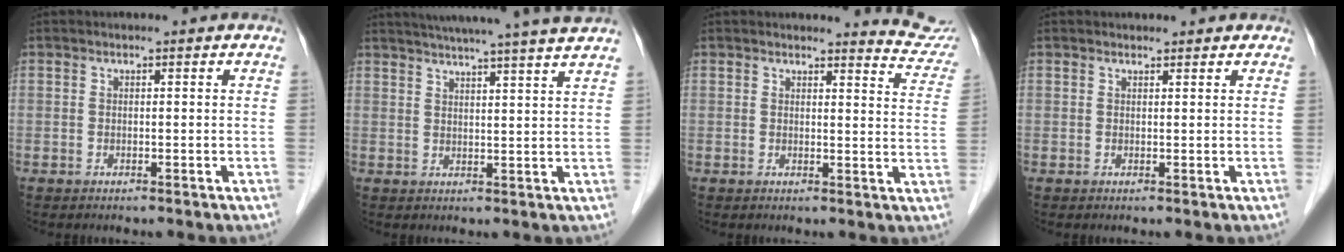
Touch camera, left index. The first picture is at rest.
{"total": 16.5, "force": [14.6, -1.4, 7.5], "torque": [-0.125, -0.006, 0.187]}
{"total": 6.9, "force": [6.9, 0.4, 0.0], "torque": [0.011, -0.052, 0.052]}
{"total": 1.8, "force": [1.6, 0.7, 0.3], "torque": [-0.006, 0.012, 0.020]}